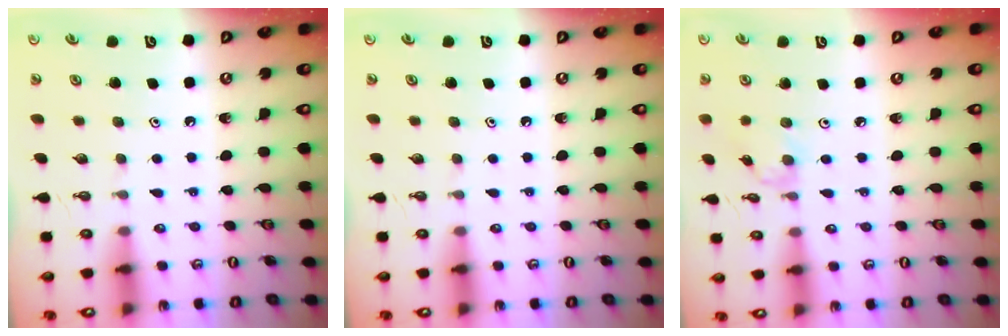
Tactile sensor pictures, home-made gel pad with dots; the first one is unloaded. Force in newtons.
{"total": 0.0}
{"total": 0.9, "press": 0.9, "slide": 0.3}